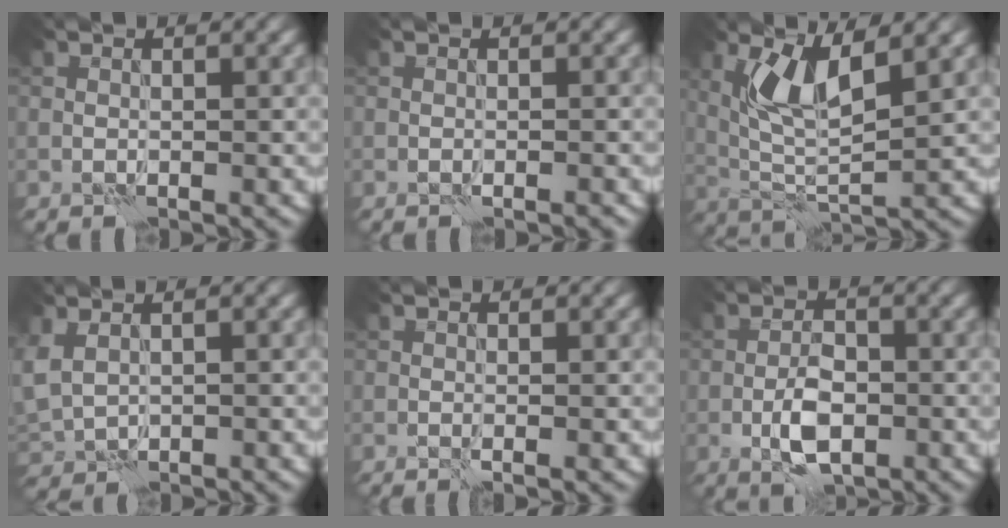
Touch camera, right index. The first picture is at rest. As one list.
[{"total": 0.7, "force": [-0.4, 0.0, 0.5], "torque": [-0.006, 0.003, -0.009]}, {"total": 5.1, "force": [2.2, 1.6, 4.3], "torque": [-0.087, -0.007, 0.047]}, {"total": 3.0, "force": [0.9, 2.2, 1.8], "torque": [-0.055, 0.000, 0.027]}, {"total": 1.0, "force": [-0.3, 0.1, 0.9], "torque": [-0.017, -0.003, -0.006]}, {"total": 4.0, "force": [-1.5, 1.8, 3.3], "torque": [-0.060, 0.002, -0.029]}]